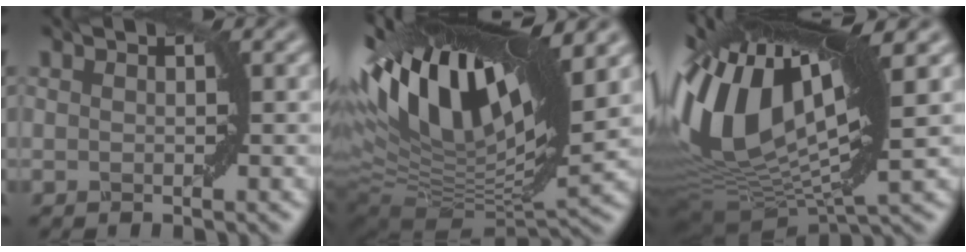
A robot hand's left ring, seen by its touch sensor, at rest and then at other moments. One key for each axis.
{"total": 16.1, "fx": 6.9, "fy": 5.5, "fz": 13.5, "tx": -0.255, "ty": 0.026, "tz": 0.118}
{"total": 15.5, "fx": 2.9, "fy": 6.9, "fz": 13.5, "tx": -0.295, "ty": 0.020, "tz": 0.045}